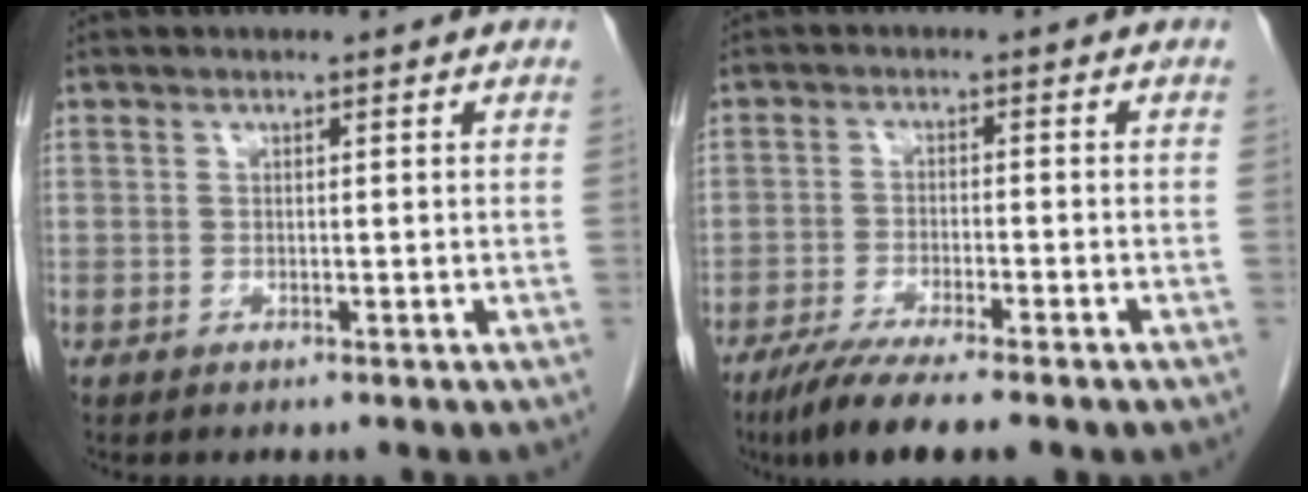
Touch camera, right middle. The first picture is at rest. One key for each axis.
{"total": 8.4, "fx": -6.2, "fy": 0.6, "fz": 5.5, "tx": -0.091, "ty": -0.019, "tz": -0.100}